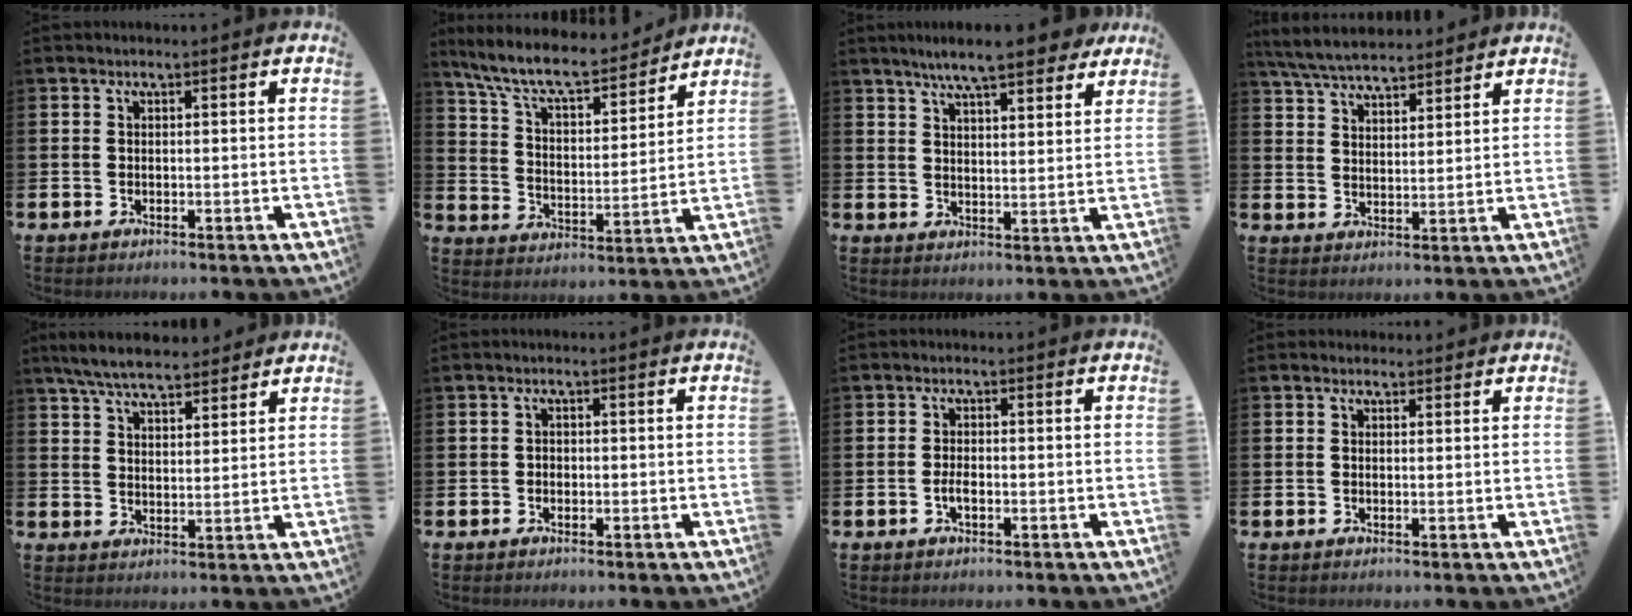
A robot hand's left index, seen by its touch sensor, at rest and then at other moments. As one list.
[{"total": 9.4, "force": [8.5, 2.3, 3.5], "torque": [-0.098, -0.057, 0.145]}, {"total": 8.1, "force": [7.2, 1.2, 3.5], "torque": [-0.065, -0.029, 0.125]}, {"total": 6.1, "force": [5.9, 1.0, 1.3], "torque": [-0.051, -0.024, 0.107]}, {"total": 6.7, "force": [6.3, 1.4, 1.8], "torque": [-0.048, -0.024, 0.113]}, {"total": 0.9, "force": [-0.4, 0.8, 0.2], "torque": [0.000, 0.002, -0.011]}, {"total": 1.7, "force": [-0.6, 0.7, 1.4], "torque": [-0.022, -0.001, -0.013]}, {"total": 0.9, "force": [0.7, 0.5, 0.2], "torque": [0.013, 0.000, 0.009]}]